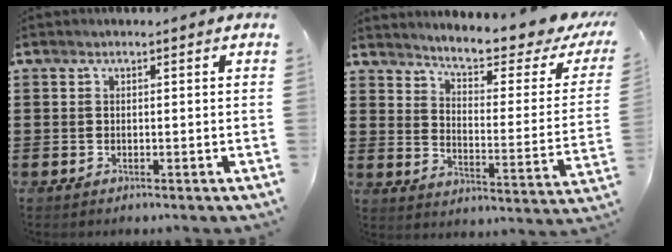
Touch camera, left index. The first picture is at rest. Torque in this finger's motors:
{"motor_torque": [2.14, 0.00, 0.52, 0.08]}